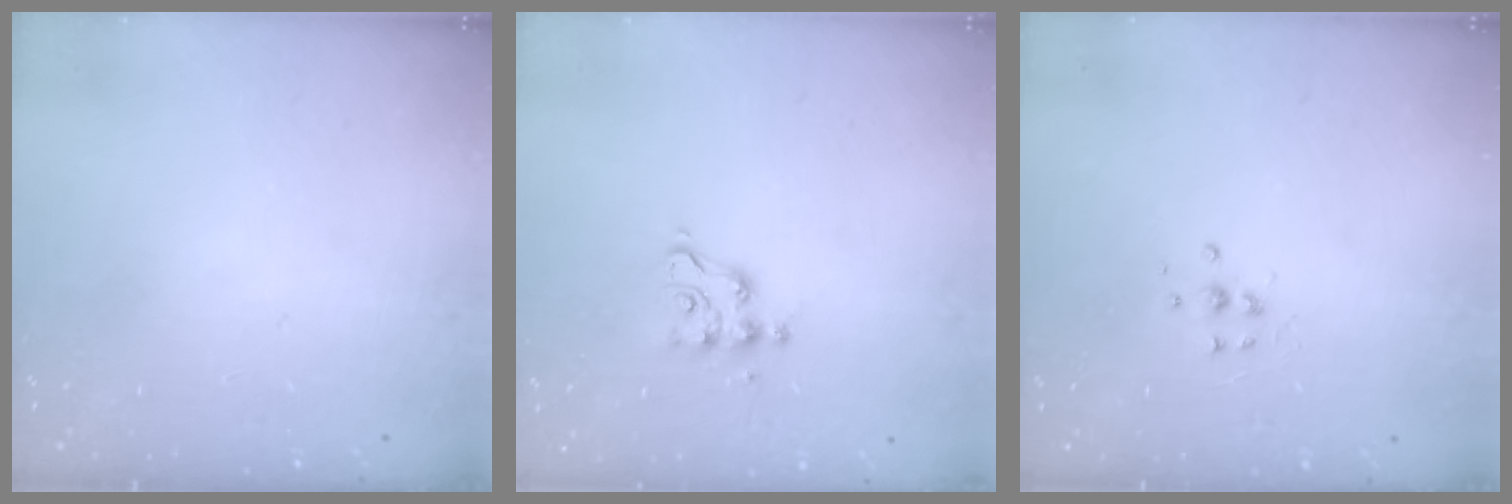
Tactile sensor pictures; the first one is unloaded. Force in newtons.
{"total": 4.1, "press": 4.1, "slide": 0.1}
{"total": 4.7, "press": 4.7, "slide": 0.4}